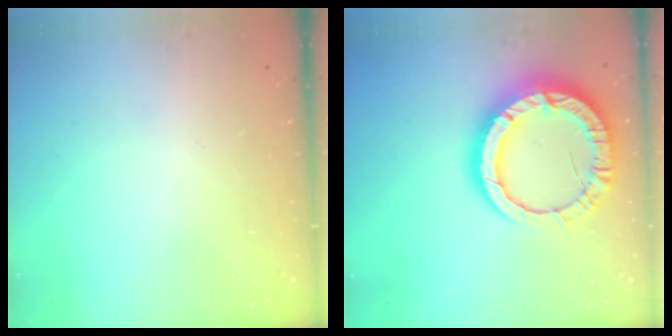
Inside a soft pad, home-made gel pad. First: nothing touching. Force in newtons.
{"total": 18.6, "press": 18.5, "slide": 1.6}